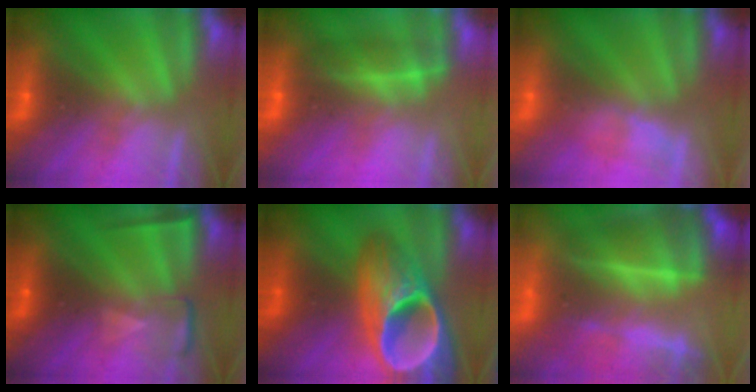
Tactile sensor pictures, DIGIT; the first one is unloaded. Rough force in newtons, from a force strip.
{"total": 2.0}
{"total": 3.0}
{"total": 2.2}
{"total": 9.6}
{"total": 7.0}